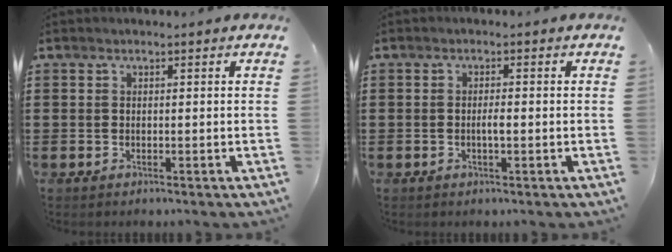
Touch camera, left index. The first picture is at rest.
{"total": 1.6, "force": [-0.3, 0.3, 1.5], "torque": [-0.030, 0.001, -0.007]}